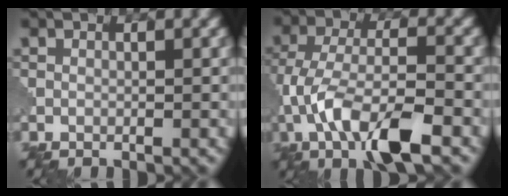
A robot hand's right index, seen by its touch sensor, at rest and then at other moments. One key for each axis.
{"total": 8.2, "fx": -3.7, "fy": 2.7, "fz": 6.7, "tx": -0.134, "ty": 0.001, "tz": -0.077}